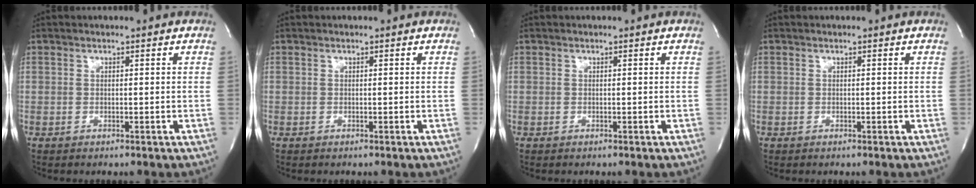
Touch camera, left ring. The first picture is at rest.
{"total": 0.0}
{"total": 0.0}
{"total": 0.0}